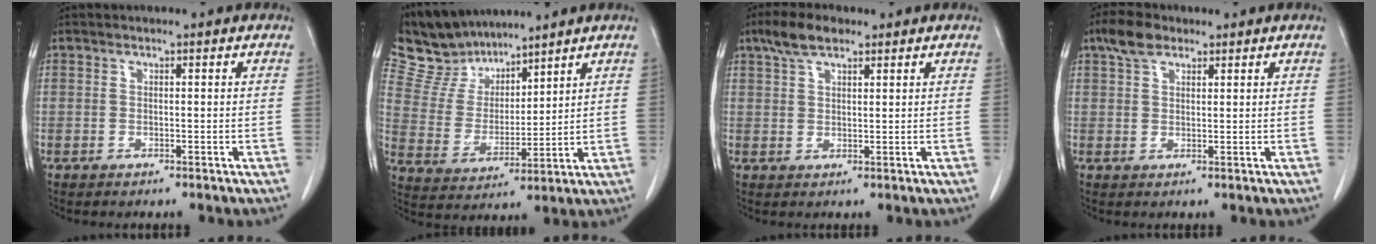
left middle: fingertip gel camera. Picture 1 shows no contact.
{"total": 10.4, "force": [9.5, 3.5, 2.2], "torque": [-0.063, 0.020, 0.197]}
{"total": 5.0, "force": [3.5, 1.8, 3.1], "torque": [-0.068, 0.014, 0.067]}
{"total": 4.1, "force": [2.7, 2.1, 2.2], "torque": [-0.049, 0.014, 0.054]}